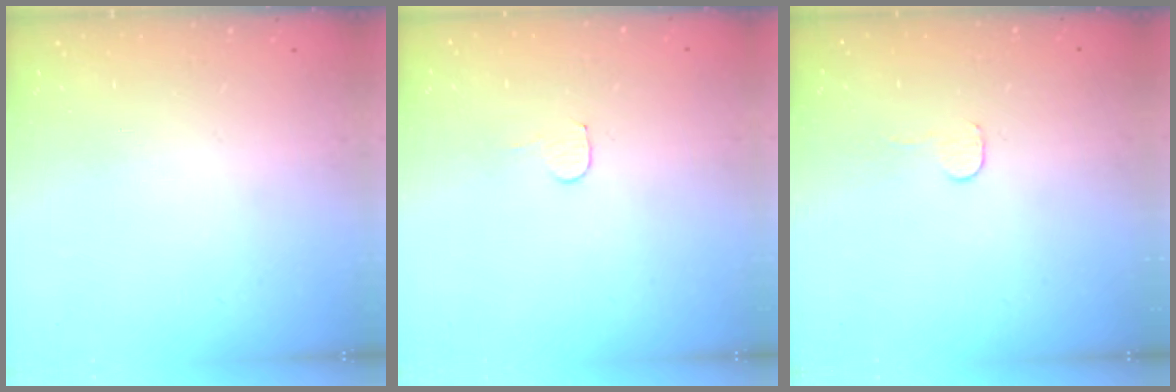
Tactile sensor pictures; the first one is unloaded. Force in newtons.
{"total": 3.7, "press": 3.7, "slide": 0.3}
{"total": 2.7, "press": 2.7, "slide": 0.2}